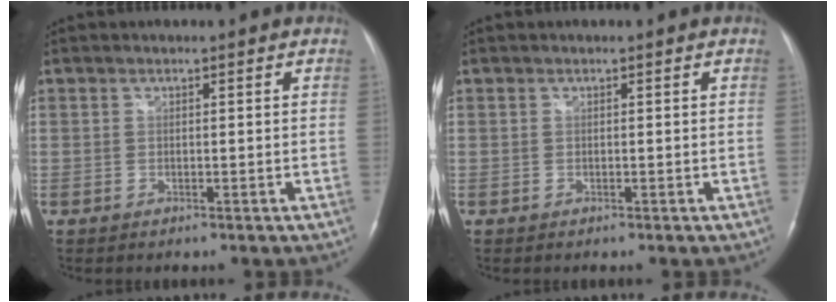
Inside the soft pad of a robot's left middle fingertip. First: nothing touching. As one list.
[{"total": 0.0}]